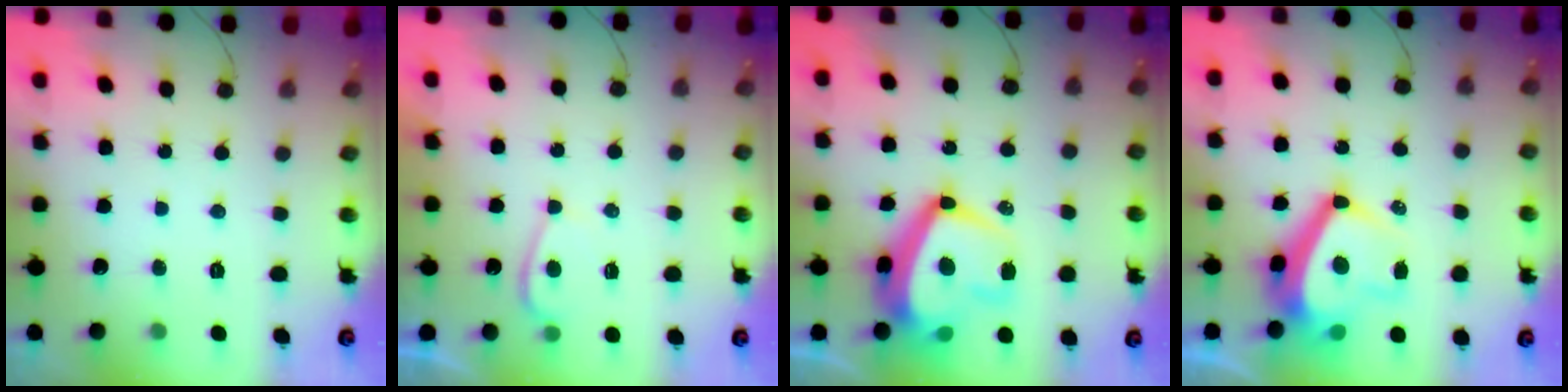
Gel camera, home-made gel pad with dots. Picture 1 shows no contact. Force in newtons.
{"total": 3.2, "press": 3.1, "slide": 0.8}
{"total": 18.9, "press": 18.8, "slide": 2.1}
{"total": 13.5, "press": 13.3, "slide": 1.9}